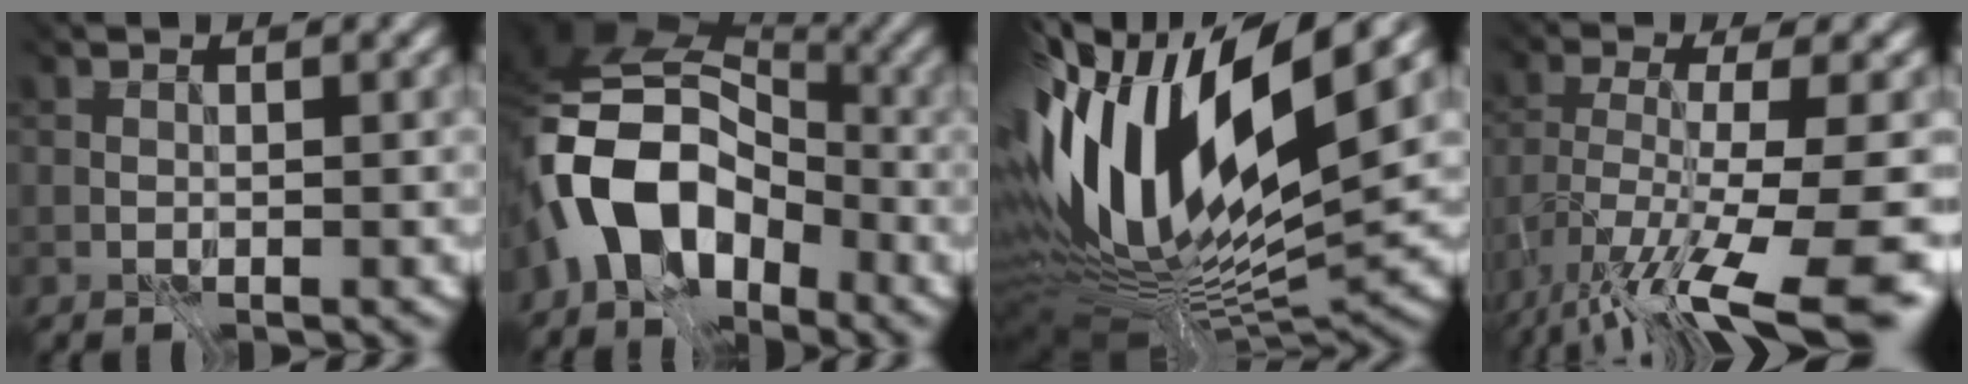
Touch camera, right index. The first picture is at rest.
{"total": 10.4, "force": [-6.2, 5.6, 6.2], "torque": [-0.120, -0.007, -0.105]}
{"total": 14.3, "force": [1.6, 5.0, 13.3], "torque": [-0.258, -0.009, 0.044]}
{"total": 13.6, "force": [-9.4, 1.7, 9.7], "torque": [-0.180, -0.024, -0.122]}